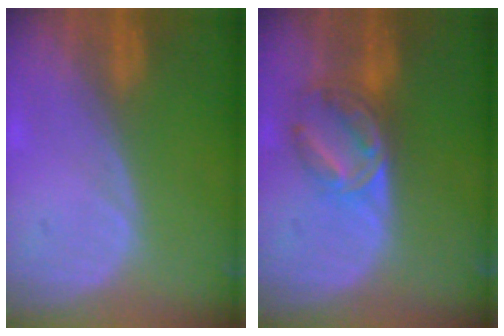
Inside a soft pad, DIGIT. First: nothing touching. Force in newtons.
{"total": 7.2, "press": 6.0, "slide": 3.9}